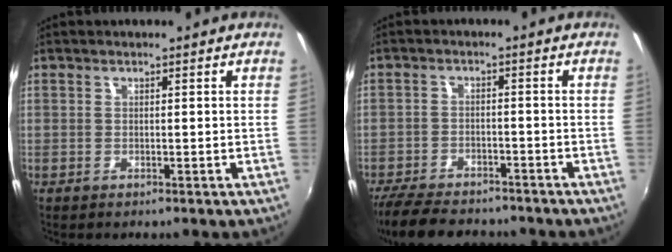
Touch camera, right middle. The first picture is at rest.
{"total": 11.8, "force": [-9.8, 4.6, 4.7], "torque": [-0.126, -0.008, -0.159]}